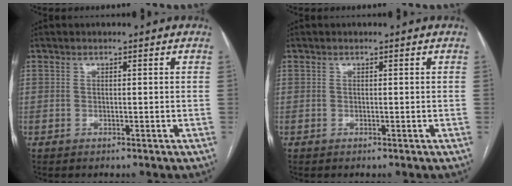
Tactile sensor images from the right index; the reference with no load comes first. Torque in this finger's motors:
{"motor_torque": [0.00, 0.00, 0.02, 0.00]}